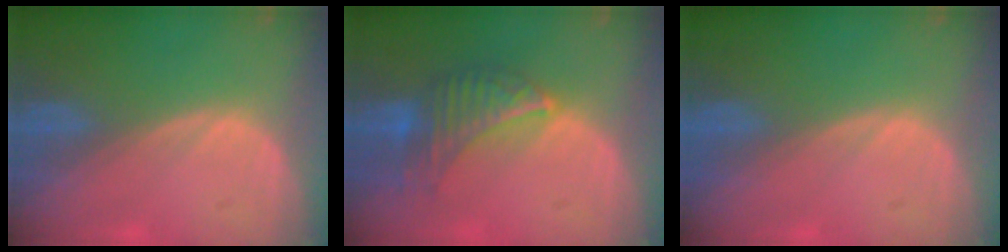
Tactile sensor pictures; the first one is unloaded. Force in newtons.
{"total": 6.7, "press": 6.5, "slide": 1.7}
{"total": 0.0}